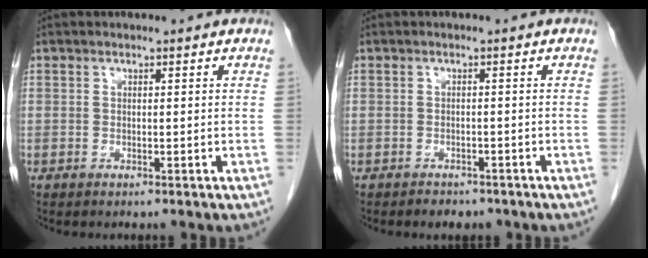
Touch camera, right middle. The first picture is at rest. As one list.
[{"total": 3.2, "force": [-2.6, 1.6, 0.8], "torque": [-0.016, 0.001, -0.028]}]